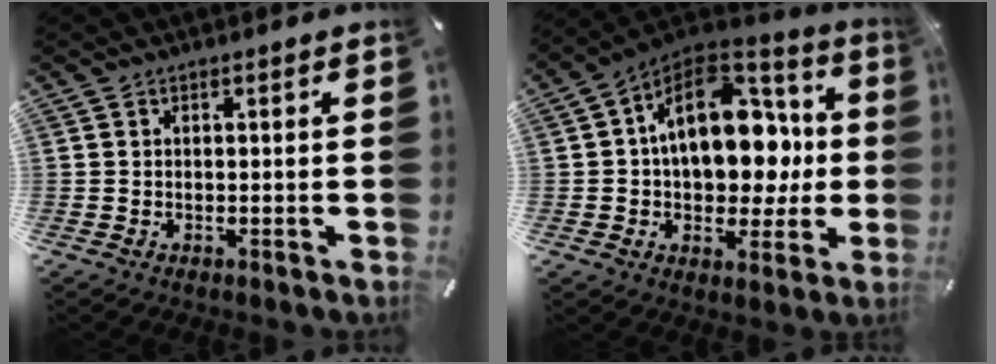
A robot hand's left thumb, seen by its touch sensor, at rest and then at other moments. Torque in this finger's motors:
{"motor_torque": [1.36, 3.64, 0.67, -0.08, 0.45]}